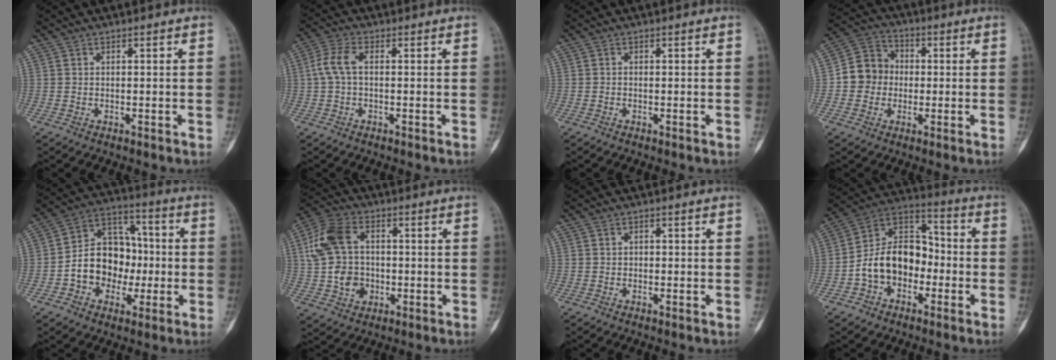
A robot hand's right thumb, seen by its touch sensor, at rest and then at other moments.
{"total": 5.3, "force": [0.3, 2.9, 4.4], "torque": [-0.099, 0.013, -0.001]}
{"total": 0.0}
{"total": 9.0, "force": [-0.6, 8.3, 3.5], "torque": [-0.028, 0.027, -0.024]}
{"total": 14.8, "force": [-2.1, 11.9, 8.5], "torque": [-0.081, 0.047, -0.037]}
{"total": 12.9, "force": [0.8, 10.0, 8.1], "torque": [-0.138, 0.016, 0.011]}
{"total": 0.5, "force": [0.0, 0.5, 0.1], "torque": [0.008, 0.003, -0.002]}
{"total": 14.6, "force": [-3.4, 10.6, 9.5], "torque": [-0.129, 0.053, -0.070]}